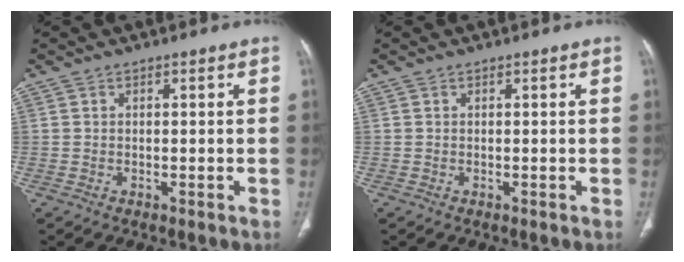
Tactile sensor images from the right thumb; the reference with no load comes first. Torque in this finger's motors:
{"motor_torque": [0.07, 0.07, 0.00, 0.00, 0.00]}